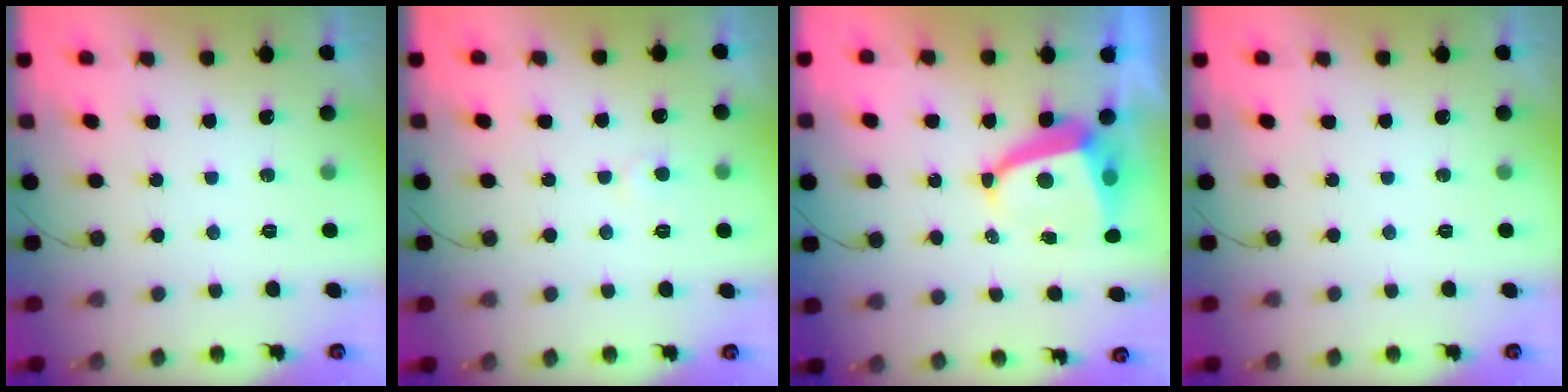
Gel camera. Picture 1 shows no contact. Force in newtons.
{"total": 3.1, "press": 3.1, "slide": 0.3}
{"total": 7.2, "press": 7.1, "slide": 1.0}
{"total": 0.0}